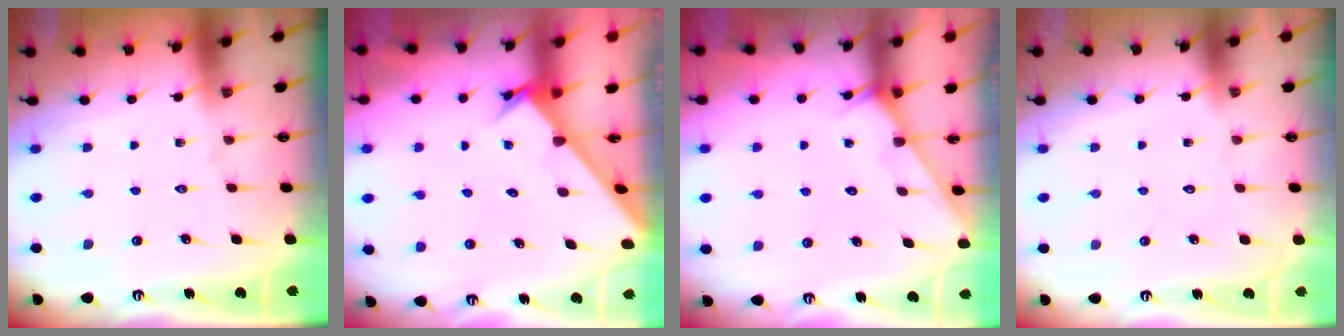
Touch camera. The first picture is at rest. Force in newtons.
{"total": 2.4, "press": 2.4, "slide": 0.1}
{"total": 3.7, "press": 3.7, "slide": 0.3}
{"total": 1.6, "press": 1.6, "slide": 0.1}